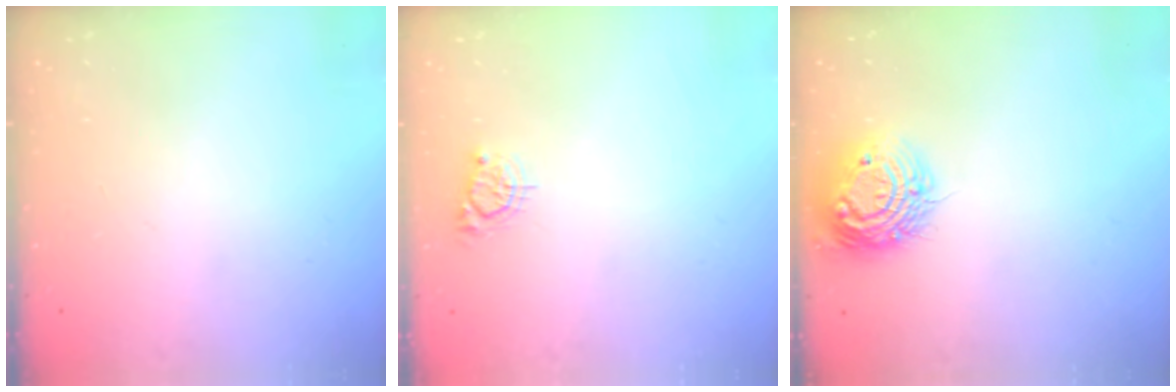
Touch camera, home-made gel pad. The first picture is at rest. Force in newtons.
{"total": 2.5, "press": 2.5, "slide": 0.4}
{"total": 12.8, "press": 12.8, "slide": 0.7}